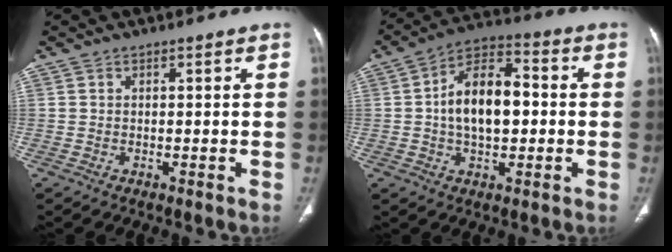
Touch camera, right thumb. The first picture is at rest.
{"total": 13.3, "force": [0.0, 7.5, 11.0], "torque": [-0.175, 0.028, -0.009]}